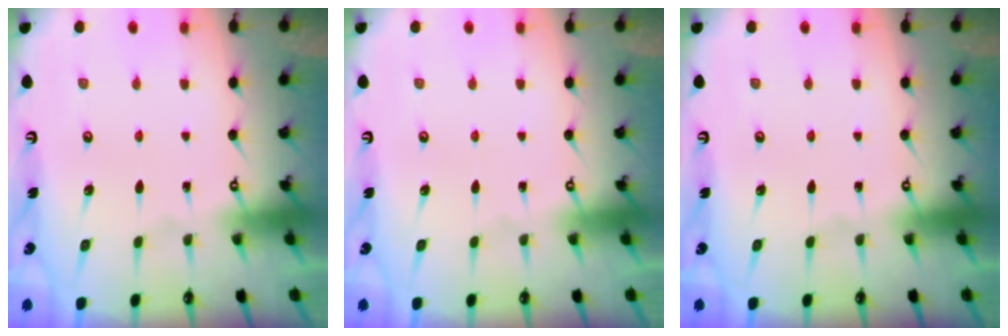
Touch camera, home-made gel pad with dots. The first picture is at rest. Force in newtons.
{"total": 0.0}
{"total": 0.0}